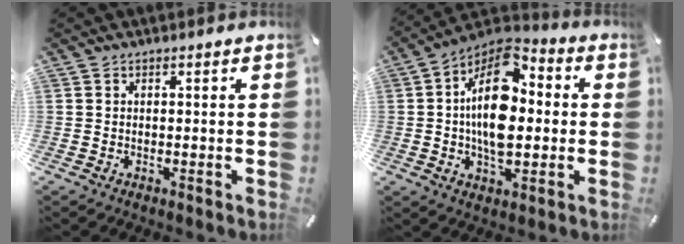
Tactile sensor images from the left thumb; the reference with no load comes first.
{"total": 17.1, "force": [0.4, 10.4, 13.5], "torque": [-0.262, -0.003, 0.003]}